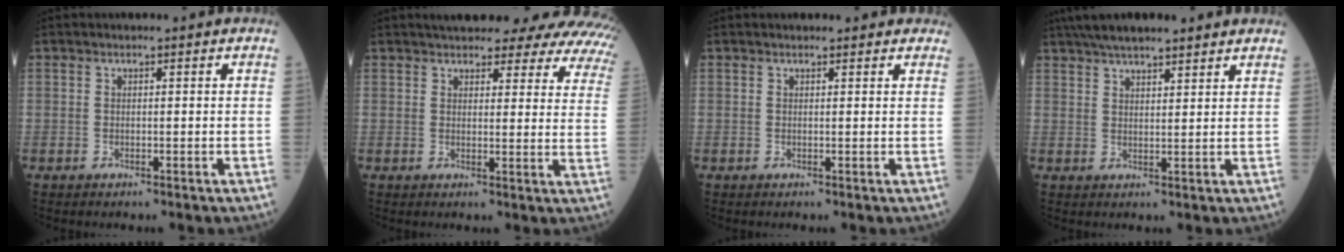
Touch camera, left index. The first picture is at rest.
{"total": 23.2, "force": [20.8, 5.4, 8.7], "torque": [-0.117, -0.037, 0.223]}
{"total": 2.6, "force": [2.3, 1.2, 0.5], "torque": [-0.002, 0.009, 0.015]}
{"total": 9.5, "force": [8.0, 1.5, 4.9], "torque": [-0.078, 0.034, 0.122]}